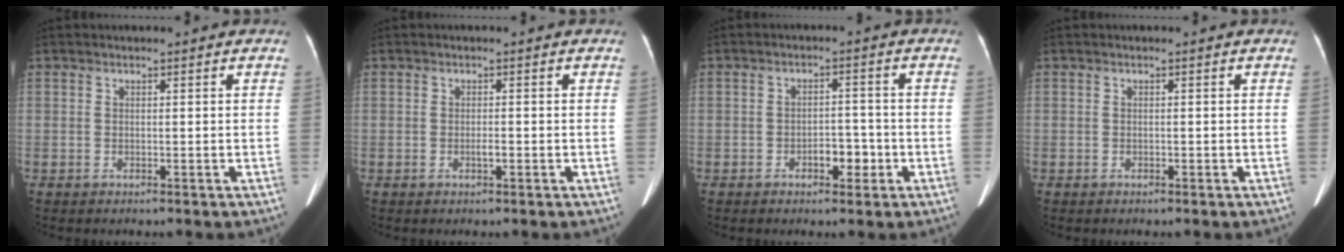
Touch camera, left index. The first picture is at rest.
{"total": 1.0, "force": [-0.5, 0.2, 0.9], "torque": [-0.018, 0.000, -0.007]}
{"total": 3.8, "force": [-1.7, 1.9, 2.7], "torque": [-0.036, 0.008, -0.023]}
{"total": 0.0}